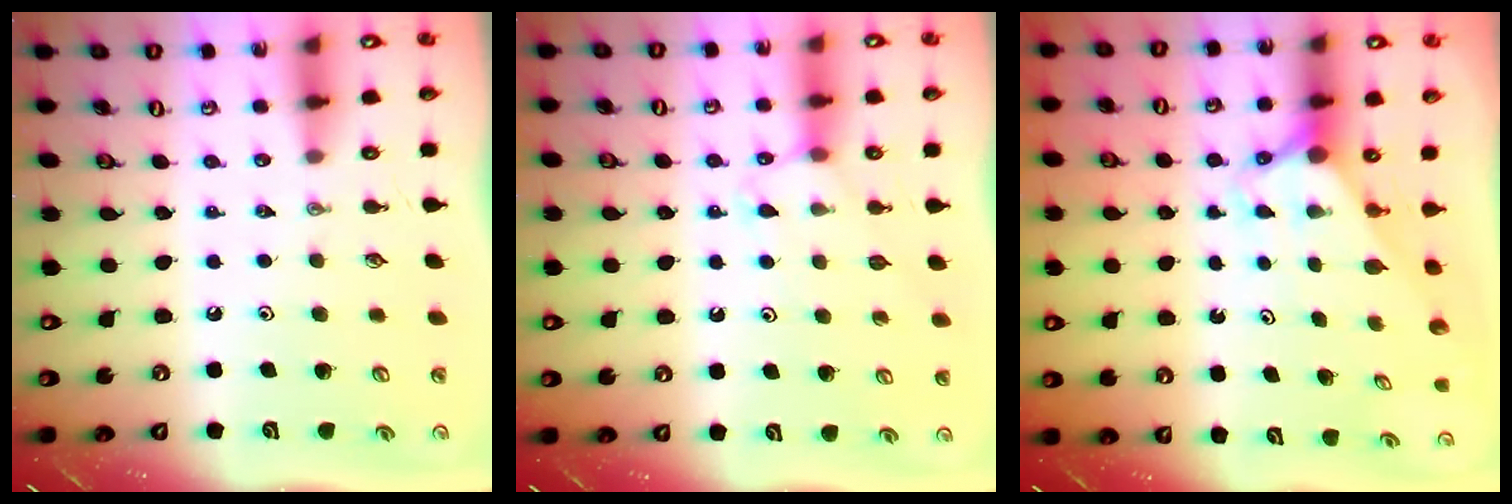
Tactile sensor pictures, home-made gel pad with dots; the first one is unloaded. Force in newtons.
{"total": 6.5, "press": 6.4, "slide": 0.9}
{"total": 2.9, "press": 2.9, "slide": 0.0}